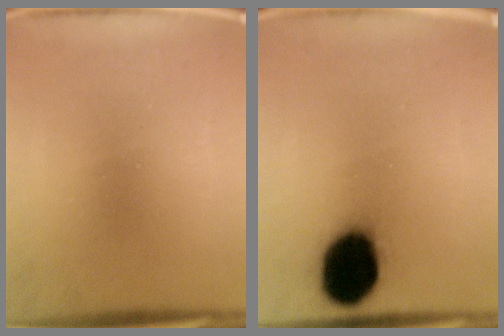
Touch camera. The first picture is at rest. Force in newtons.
{"total": 17.9}